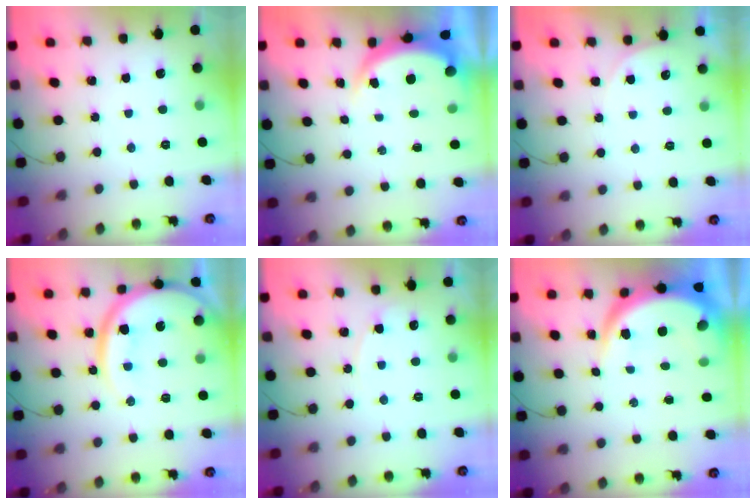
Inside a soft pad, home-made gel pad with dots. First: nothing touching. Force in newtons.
{"total": 4.7, "press": 4.6, "slide": 0.8}
{"total": 3.2, "press": 2.6, "slide": 1.9}
{"total": 15.8, "press": 15.7, "slide": 2.0}
{"total": 3.7, "press": 3.7, "slide": 0.5}
{"total": 9.0, "press": 8.9, "slide": 1.3}